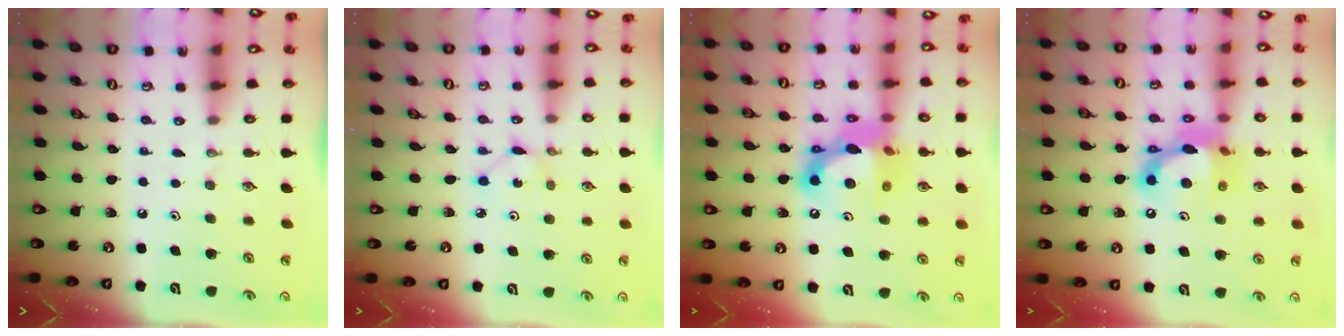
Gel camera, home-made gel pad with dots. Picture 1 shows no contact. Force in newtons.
{"total": 1.3, "press": 1.3, "slide": 0.2}
{"total": 16.1, "press": 16.0, "slide": 1.4}
{"total": 14.1, "press": 14.1, "slide": 1.1}